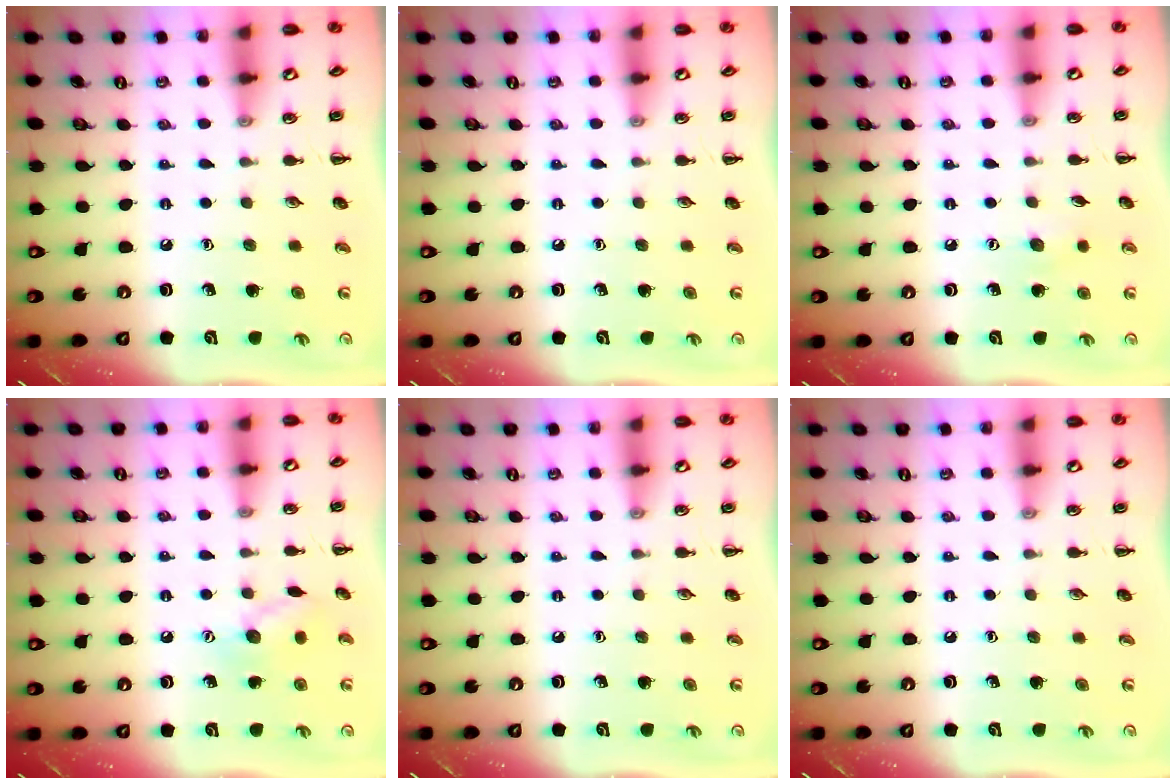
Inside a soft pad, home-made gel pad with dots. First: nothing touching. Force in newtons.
{"total": 0.0}
{"total": 4.6, "press": 4.5, "slide": 1.2}
{"total": 8.5, "press": 8.4, "slide": 0.9}
{"total": 0.0}
{"total": 0.0}